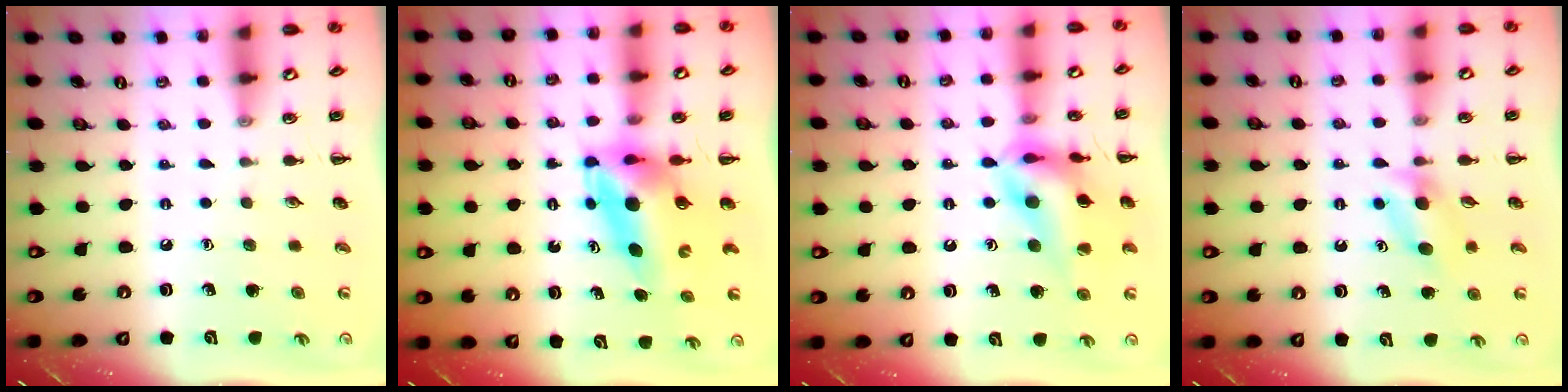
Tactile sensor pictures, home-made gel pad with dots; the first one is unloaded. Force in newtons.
{"total": 7.3, "press": 7.0, "slide": 2.3}
{"total": 18.0, "press": 17.8, "slide": 2.9}
{"total": 4.1, "press": 3.7, "slide": 1.6}